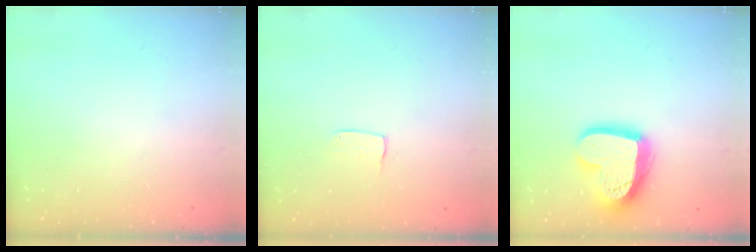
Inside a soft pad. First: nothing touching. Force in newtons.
{"total": 4.1, "press": 4.0, "slide": 0.2}
{"total": 18.3, "press": 18.2, "slide": 1.6}